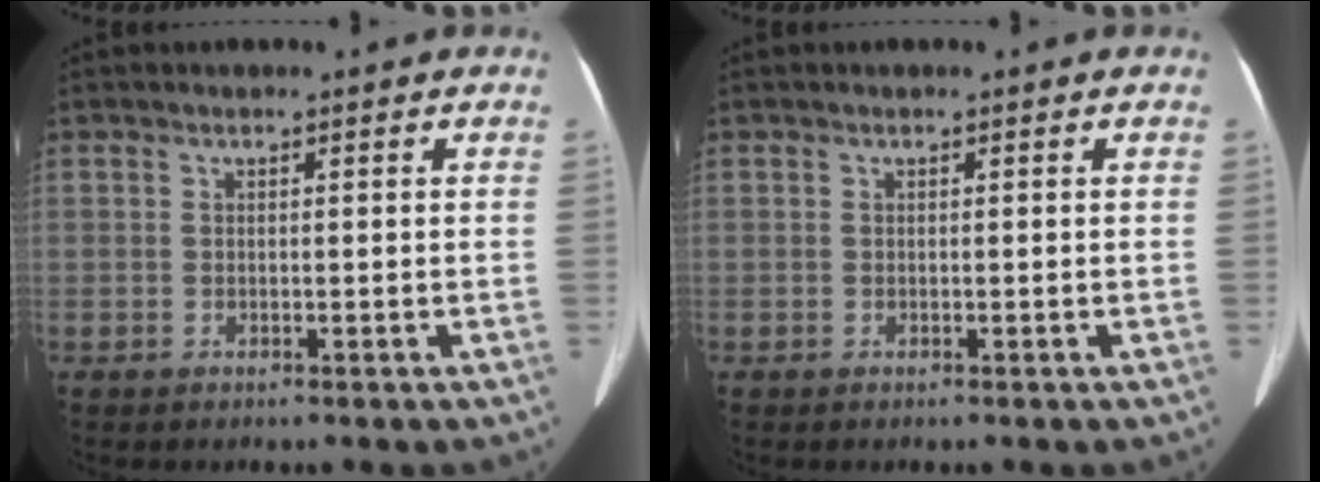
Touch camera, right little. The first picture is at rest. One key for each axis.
{"total": 0.0}